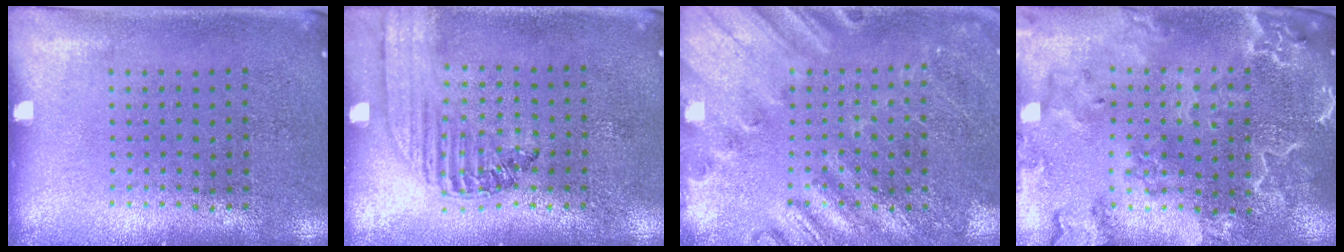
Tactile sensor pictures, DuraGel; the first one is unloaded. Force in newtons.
{"total": 1.5, "press": 1.4, "slide": 0.6}
{"total": 2.3, "press": 2.2, "slide": 0.6}
{"total": 2.9, "press": 2.7, "slide": 1.1}